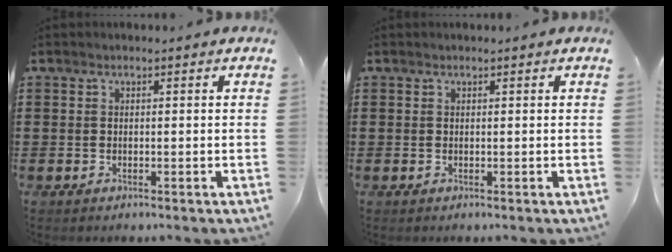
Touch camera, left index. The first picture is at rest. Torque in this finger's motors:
{"motor_torque": [-0.04, 0.00, -0.03, -0.02]}